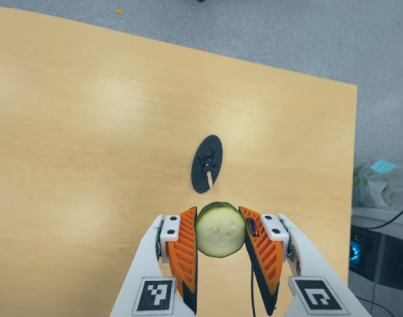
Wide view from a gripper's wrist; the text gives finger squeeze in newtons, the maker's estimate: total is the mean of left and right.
{"total": 10.4, "left": 9.1, "right": 11.6}